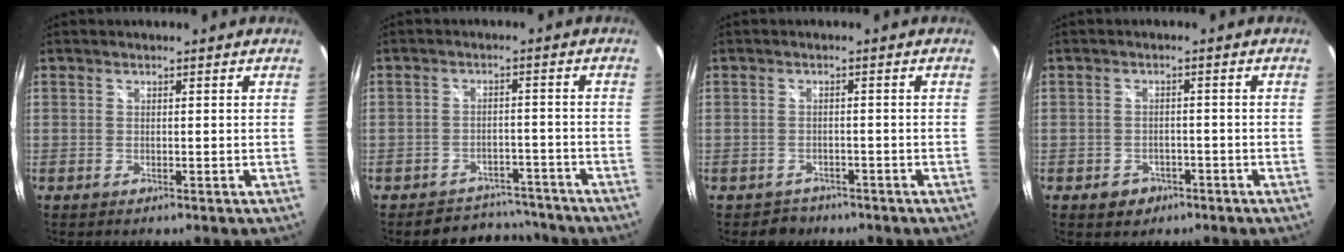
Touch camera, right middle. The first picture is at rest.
{"total": 7.7, "force": [-7.0, 3.3, 0.2], "torque": [-0.011, 0.027, -0.091]}
{"total": 3.3, "force": [-2.4, 2.2, 0.0], "torque": [-0.010, 0.003, -0.035]}
{"total": 3.8, "force": [-2.2, 3.0, 1.0], "torque": [-0.029, 0.002, -0.028]}